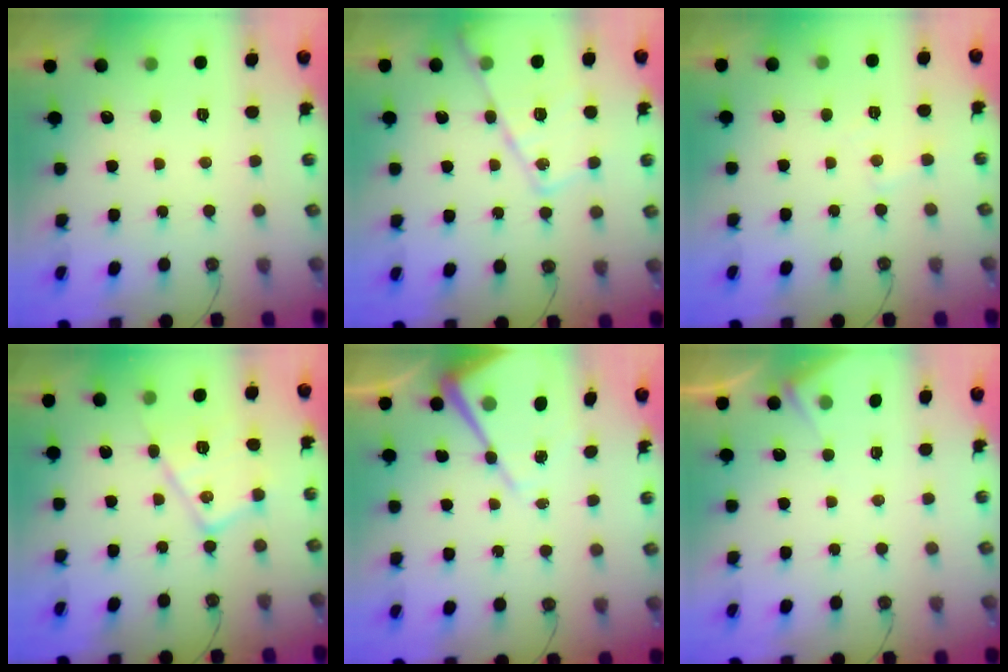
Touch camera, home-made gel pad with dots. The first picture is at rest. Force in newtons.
{"total": 16.8, "press": 16.7, "slide": 1.8}
{"total": 3.7, "press": 3.7, "slide": 0.5}
{"total": 13.4, "press": 13.4, "slide": 0.4}
{"total": 11.5, "press": 11.4, "slide": 1.1}
{"total": 4.4, "press": 4.4, "slide": 0.4}